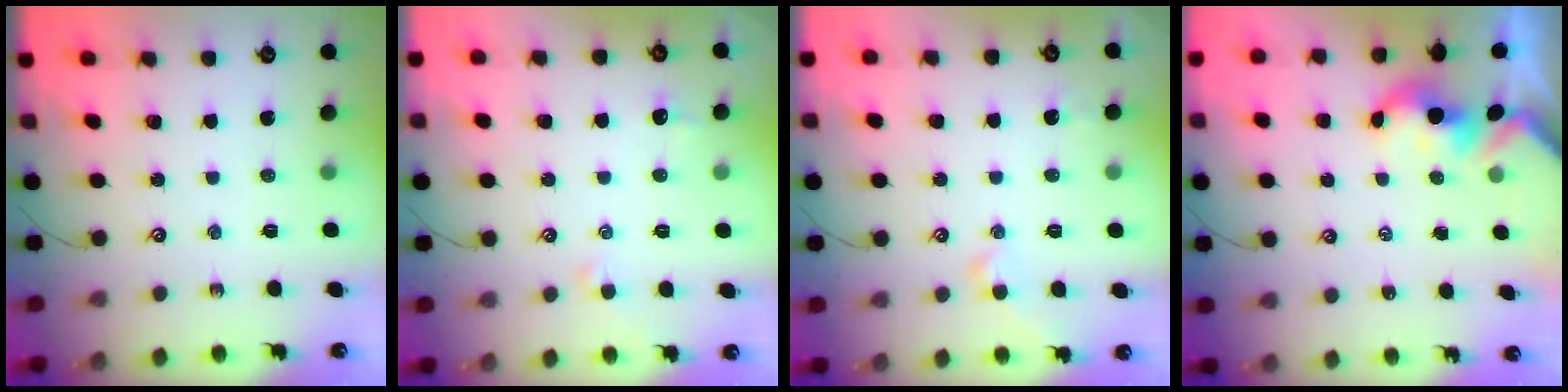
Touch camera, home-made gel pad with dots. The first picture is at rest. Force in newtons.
{"total": 1.1, "press": 0.8, "slide": 0.6}
{"total": 2.6, "press": 2.5, "slide": 0.8}
{"total": 1.7, "press": 1.6, "slide": 0.2}